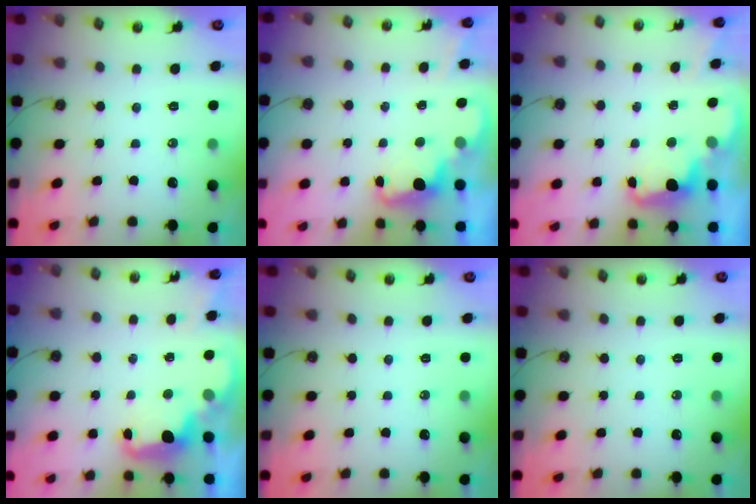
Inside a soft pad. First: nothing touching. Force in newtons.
{"total": 2.0, "press": 1.9, "slide": 0.5}
{"total": 2.3, "press": 2.2, "slide": 0.6}
{"total": 2.8, "press": 2.7, "slide": 0.7}
{"total": 0.0}
{"total": 0.0}